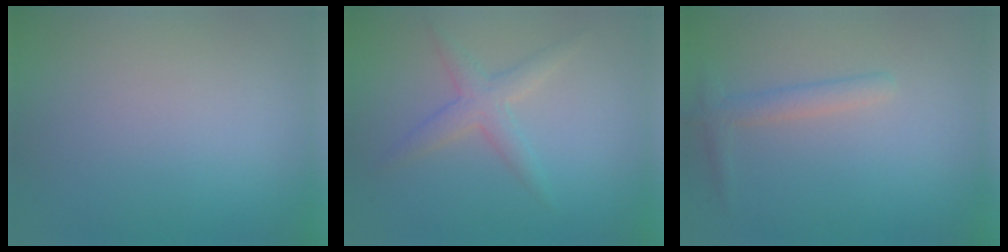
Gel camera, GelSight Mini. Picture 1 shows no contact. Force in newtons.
{"total": 2.3, "press": 2.3, "slide": 0.1}
{"total": 1.6, "press": 1.6, "slide": 0.1}